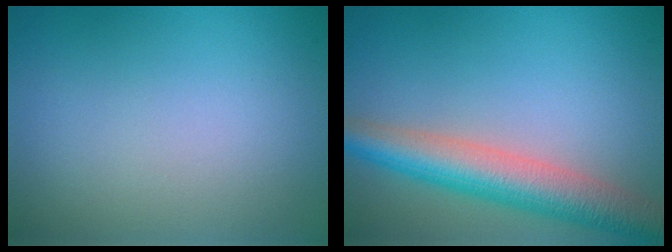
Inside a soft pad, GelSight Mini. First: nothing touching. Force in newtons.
{"total": 6.6, "press": 6.6, "slide": 0.3}